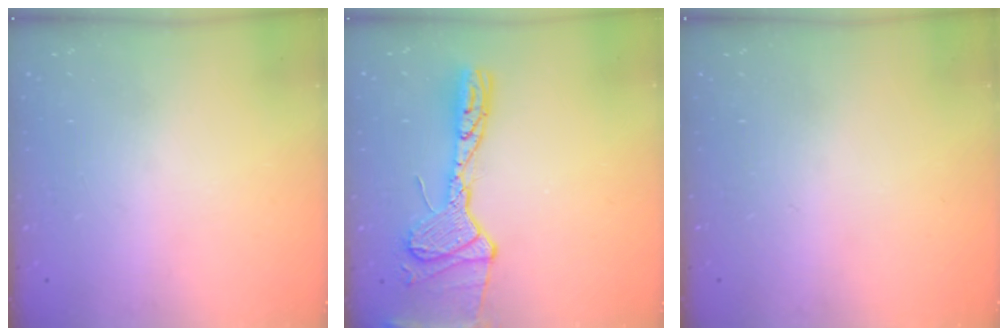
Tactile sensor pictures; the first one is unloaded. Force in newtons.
{"total": 16.8, "press": 16.1, "slide": 4.6}
{"total": 0.0}